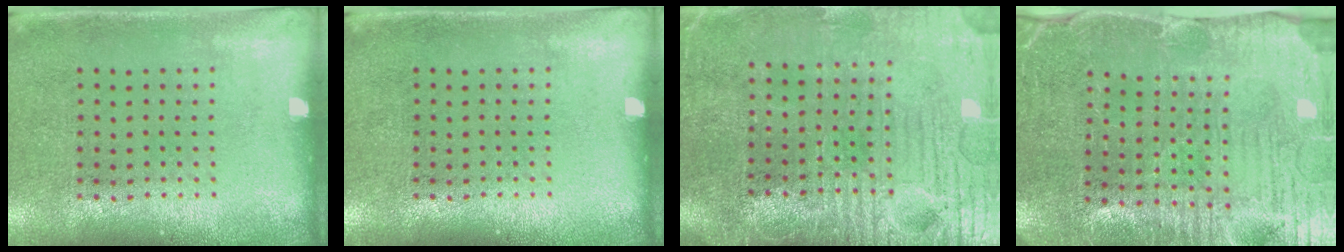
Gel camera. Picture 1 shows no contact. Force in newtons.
{"total": 0.0}
{"total": 4.0, "press": 3.7, "slide": 1.4}
{"total": 3.9, "press": 3.9, "slide": 0.4}